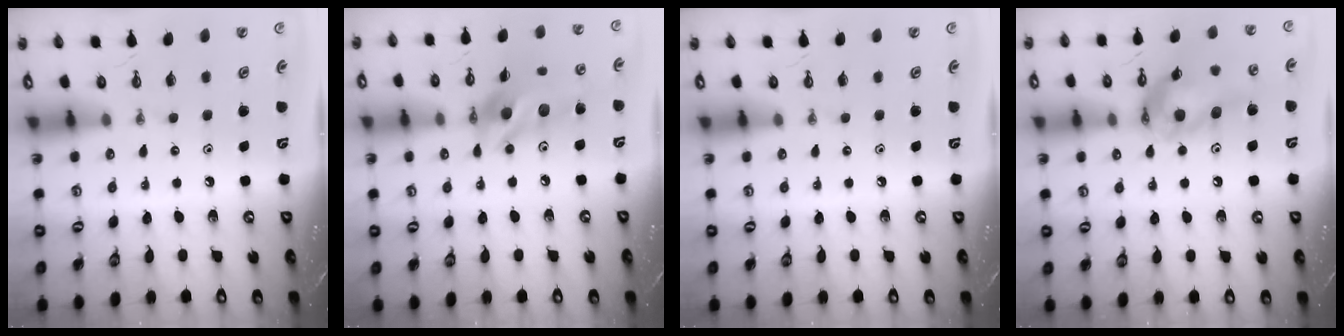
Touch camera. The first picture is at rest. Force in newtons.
{"total": 14.3, "press": 14.3, "slide": 1.0}
{"total": 0.0}
{"total": 15.7, "press": 15.6, "slide": 2.0}